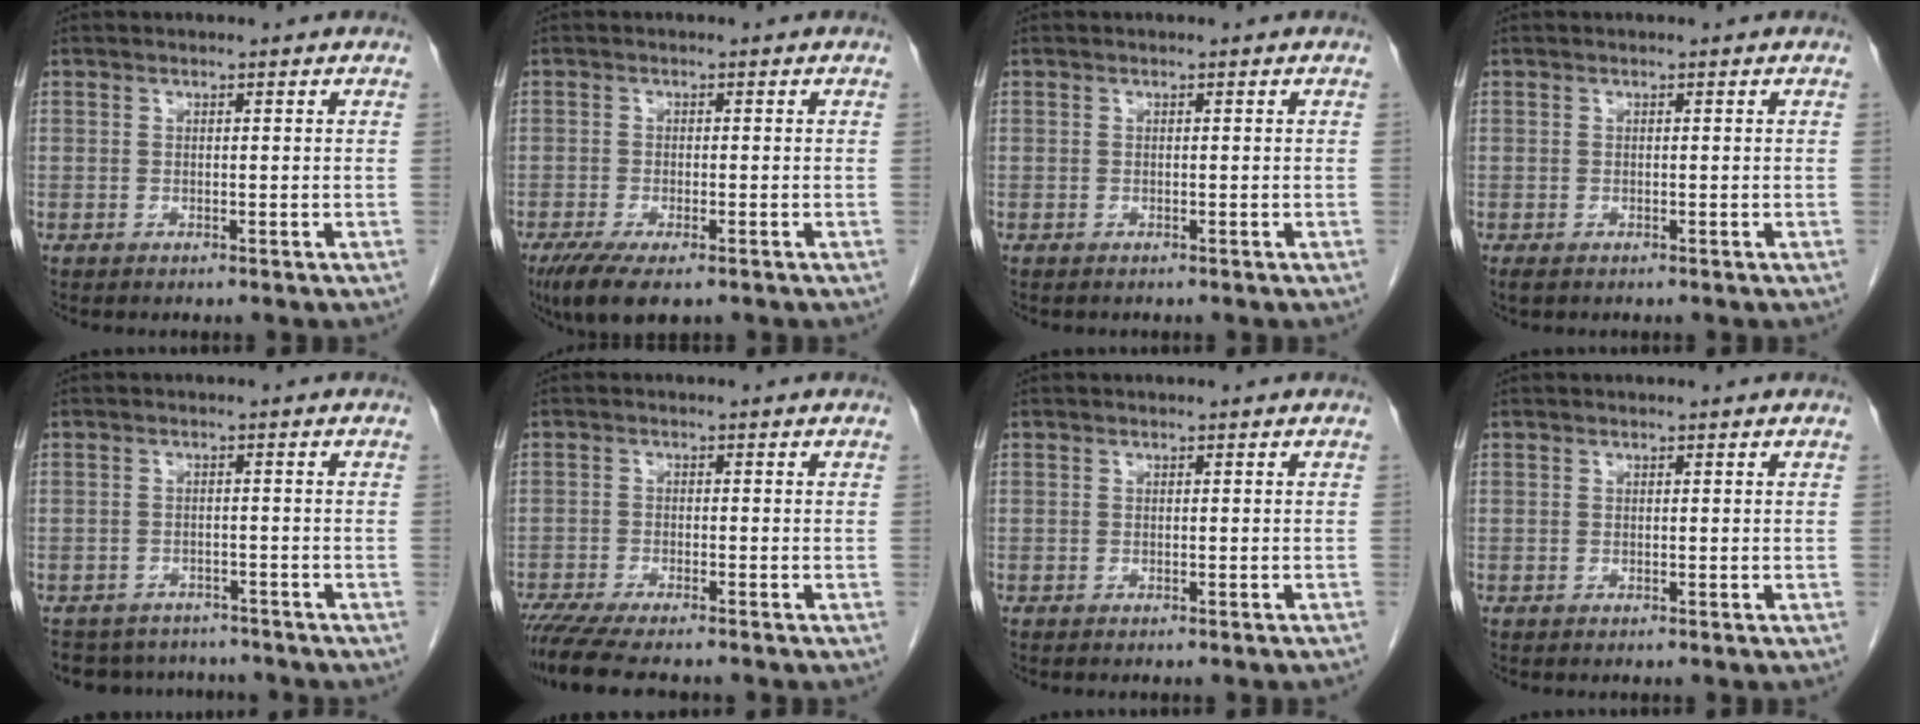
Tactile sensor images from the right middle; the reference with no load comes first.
{"total": 6.8, "force": [-4.5, 1.8, 4.8], "torque": [-0.081, -0.019, -0.073]}
{"total": 0.0}
{"total": 1.1, "force": [-0.7, 0.5, 0.6], "torque": [-0.011, -0.001, -0.006]}
{"total": 8.0, "force": [-7.3, 3.1, 0.9], "torque": [-0.013, 0.012, -0.093]}
{"total": 9.5, "force": [-8.1, 1.1, 4.9], "torque": [-0.075, -0.021, -0.130]}
{"total": 1.9, "force": [-1.7, -0.2, 0.8], "torque": [-0.012, 0.003, -0.019]}
{"total": 0.0}